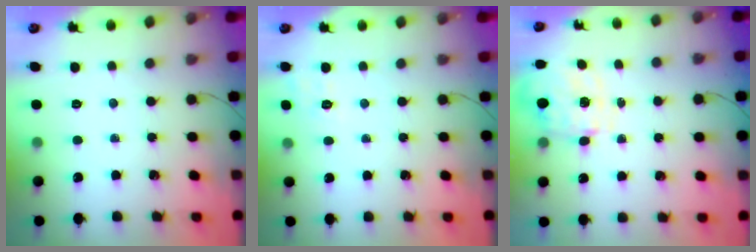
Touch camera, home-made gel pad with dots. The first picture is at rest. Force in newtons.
{"total": 2.9, "press": 2.1, "slide": 2.0}
{"total": 2.7, "press": 2.5, "slide": 1.0}